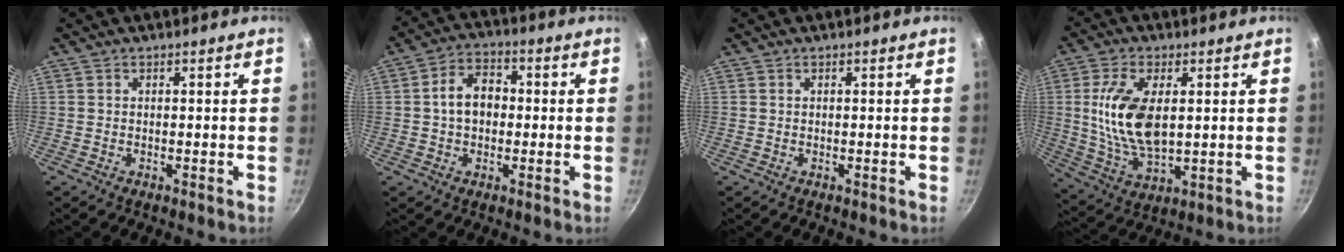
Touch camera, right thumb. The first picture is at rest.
{"total": 7.7, "force": [-0.1, 5.7, 5.3], "torque": [-0.063, 0.023, -0.010]}
{"total": 0.0}
{"total": 14.1, "force": [2.0, 7.3, 11.9], "torque": [-0.224, -0.010, 0.045]}